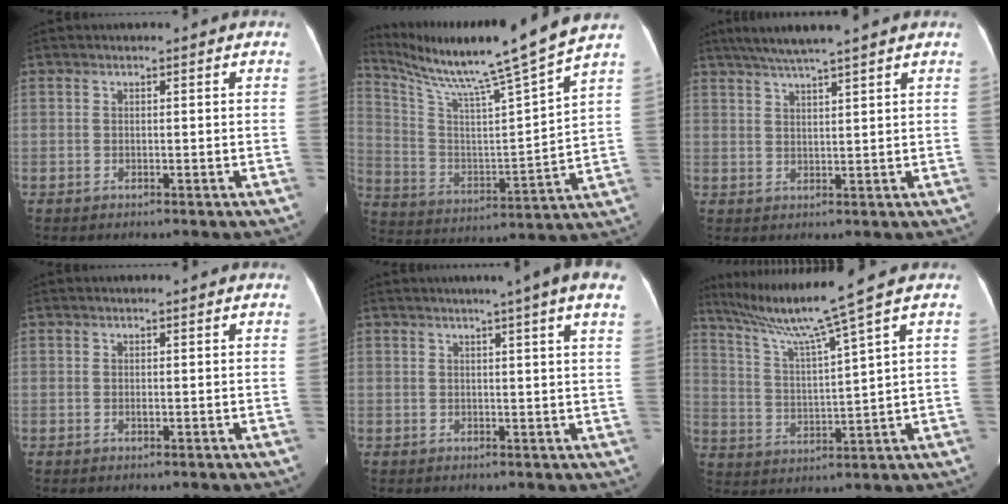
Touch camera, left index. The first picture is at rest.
{"total": 20.6, "force": [17.0, -2.2, 11.6], "torque": [-0.210, -0.024, 0.273]}
{"total": 7.9, "force": [6.4, -0.6, 4.5], "torque": [-0.077, 0.027, 0.099]}
{"total": 0.7, "force": [0.3, 0.2, 0.5], "torque": [-0.011, 0.010, 0.004]}
{"total": 6.9, "force": [4.7, -0.7, 5.1], "torque": [-0.066, 0.015, 0.044]}
{"total": 10.3, "force": [7.8, -3.4, 5.8], "torque": [-0.108, -0.014, 0.149]}